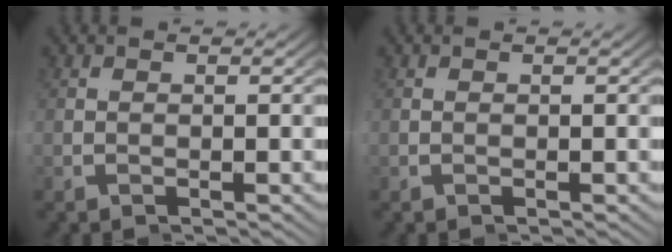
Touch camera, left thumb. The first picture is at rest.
{"total": 0.0}